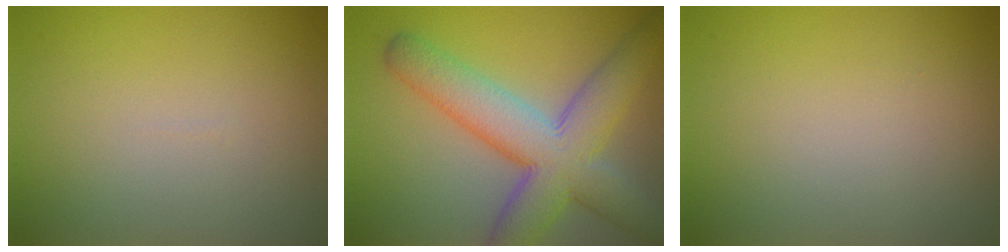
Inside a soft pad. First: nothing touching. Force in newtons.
{"total": 9.2, "press": 9.2, "slide": 0.6}
{"total": 0.0}